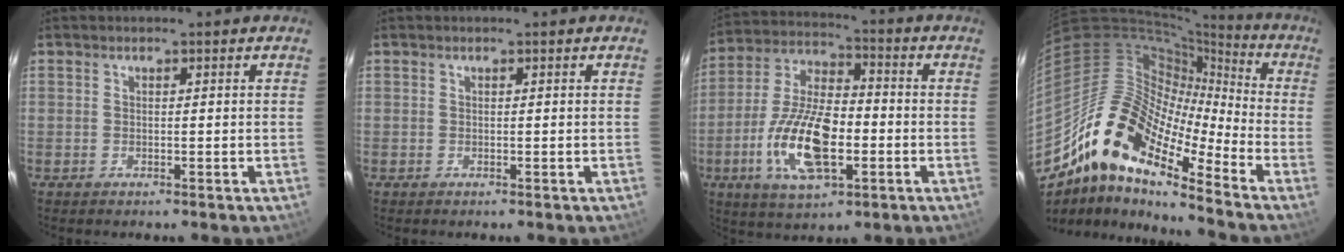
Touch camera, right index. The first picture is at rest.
{"total": 0.0}
{"total": 16.8, "force": [-4.8, 7.3, 14.4], "torque": [-0.300, -0.006, -0.089]}
{"total": 17.9, "force": [-12.5, 5.2, 11.7], "torque": [-0.183, -0.011, -0.252]}